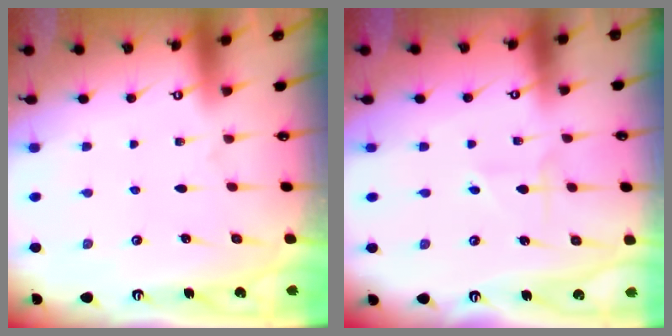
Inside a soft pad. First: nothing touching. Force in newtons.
{"total": 3.6, "press": 3.6, "slide": 0.5}